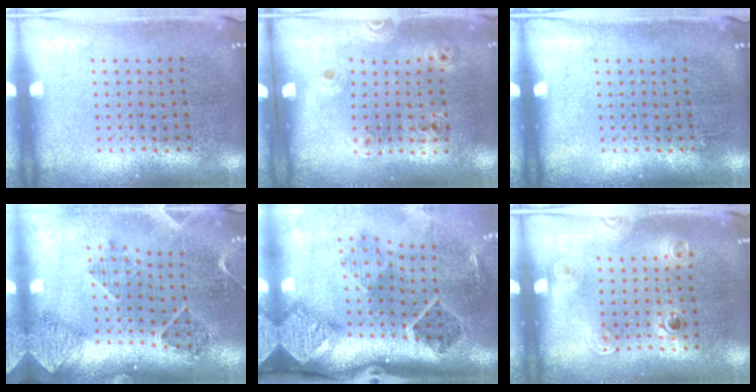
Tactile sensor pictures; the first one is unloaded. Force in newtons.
{"total": 1.1, "press": 0.9, "slide": 0.7}
{"total": 0.0}
{"total": 1.5, "press": 1.5, "slide": 0.3}
{"total": 2.9, "press": 1.9, "slide": 2.2}
{"total": 1.1, "press": 0.9, "slide": 0.7}